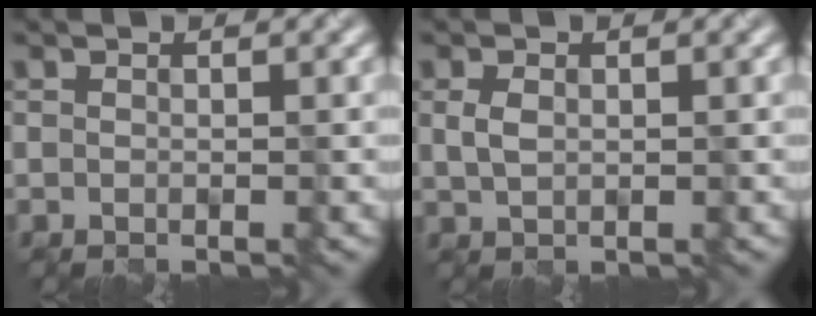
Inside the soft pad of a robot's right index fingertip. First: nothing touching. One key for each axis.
{"total": 1.5, "fx": 0.2, "fy": 1.0, "fz": 1.1, "tx": -0.029, "ty": 0.001, "tz": 0.008}